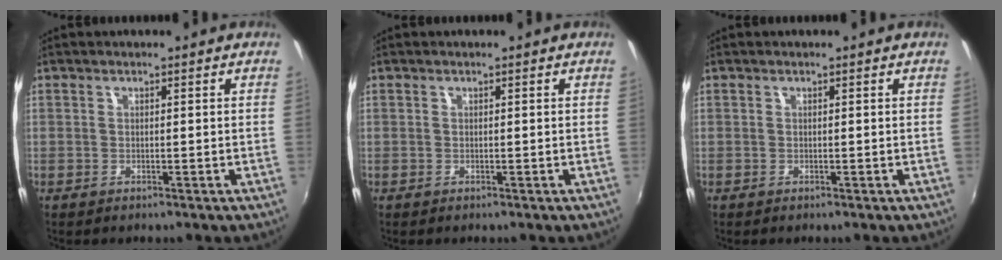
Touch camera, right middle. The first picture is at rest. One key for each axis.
{"total": 0.0}
{"total": 0.0}